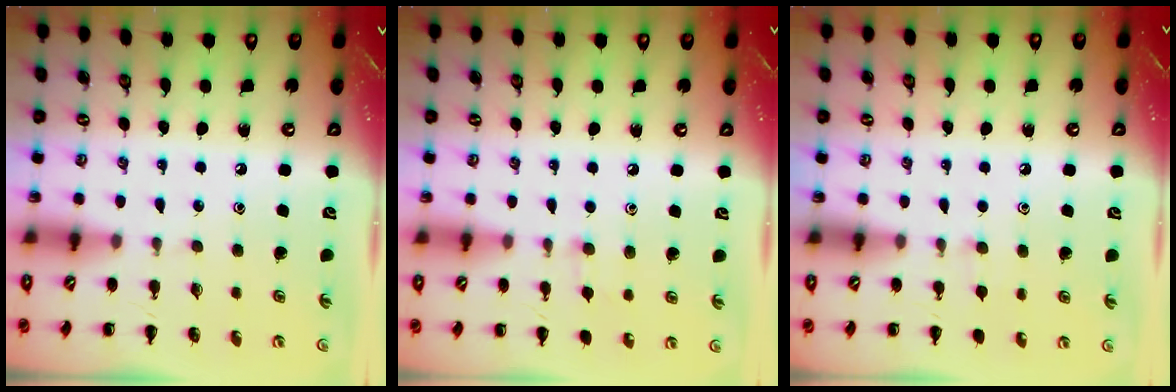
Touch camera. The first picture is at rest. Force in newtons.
{"total": 5.8, "press": 5.3, "slide": 2.2}
{"total": 4.8, "press": 4.5, "slide": 1.7}